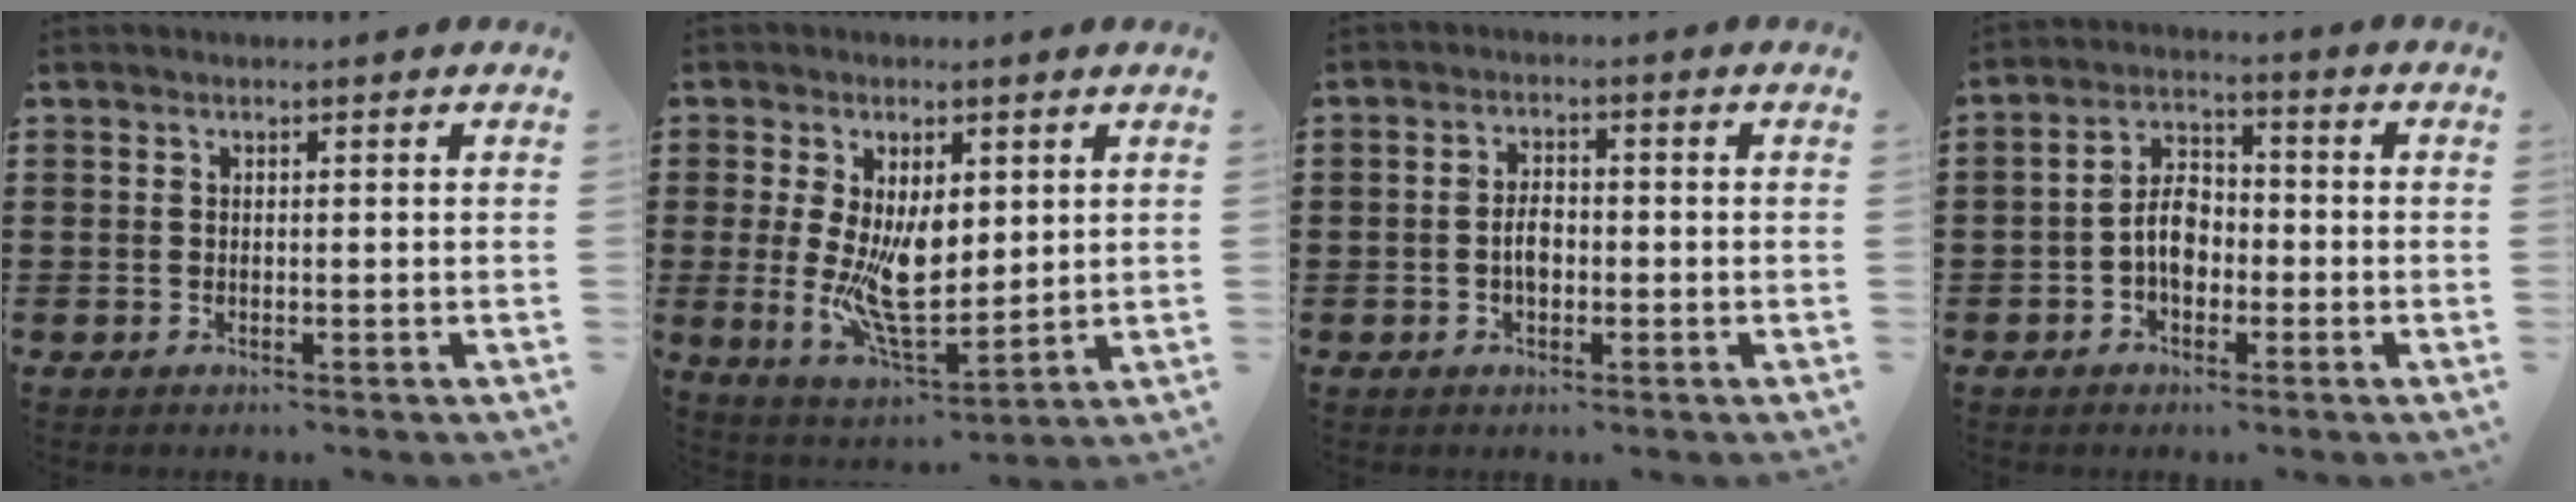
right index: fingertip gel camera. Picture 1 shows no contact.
{"total": 9.6, "force": [0.7, 4.5, 8.4], "torque": [-0.150, -0.018, 0.015]}
{"total": 3.1, "force": [-0.6, 1.6, 2.6], "torque": [-0.052, 0.001, -0.010]}
{"total": 5.4, "force": [-1.3, 3.4, 4.0], "torque": [-0.075, 0.002, -0.027]}